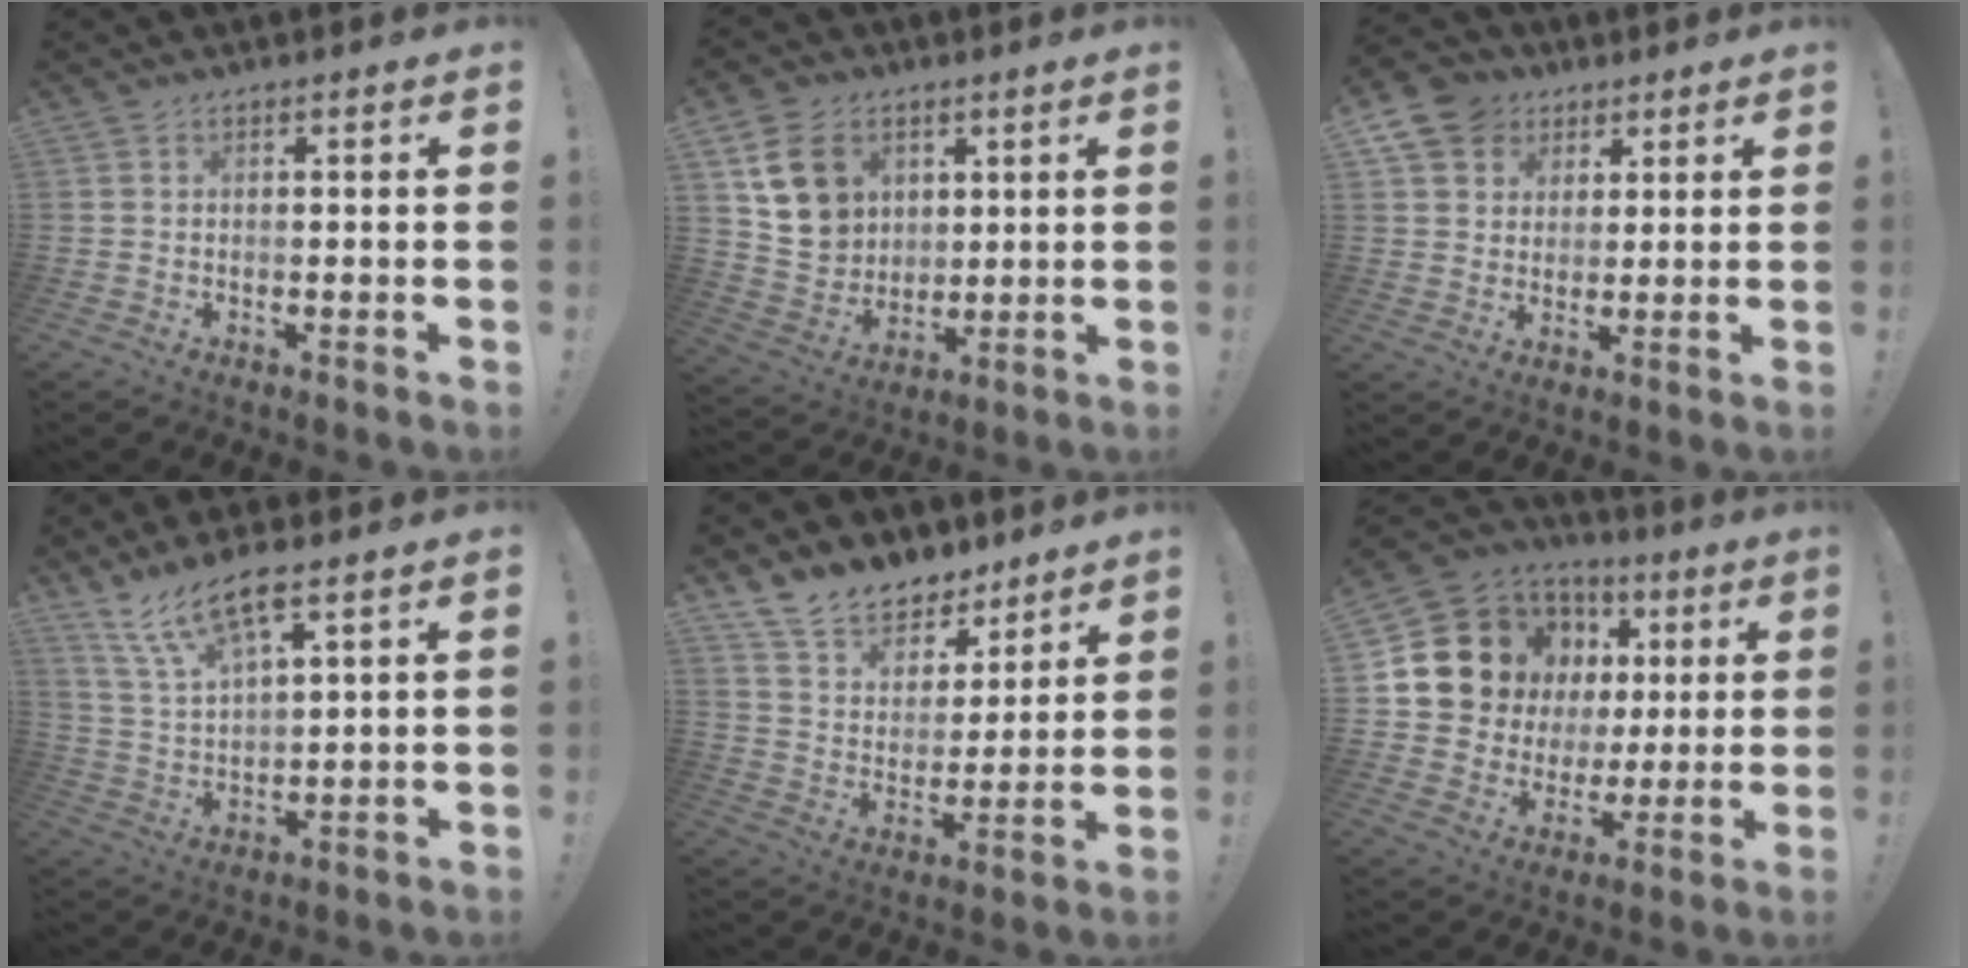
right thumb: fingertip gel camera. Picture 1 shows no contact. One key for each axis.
{"total": 12.7, "fx": 5.7, "fy": 10.2, "fz": 5.1, "tx": -0.081, "ty": -0.016, "tz": 0.118}
{"total": 10.1, "fx": 4.9, "fy": 8.3, "fz": 3.0, "tx": -0.049, "ty": -0.022, "tz": 0.099}
{"total": 11.2, "fx": 7.8, "fy": 3.1, "fz": 7.4, "tx": -0.141, "ty": -0.031, "tz": 0.141}
{"total": 12.5, "fx": 10.0, "fy": 6.5, "fz": 3.5, "tx": -0.068, "ty": -0.077, "tz": 0.190}
{"total": 12.5, "fx": 4.7, "fy": 10.8, "fz": 4.3, "tx": -0.075, "ty": -0.030, "tz": 0.110}